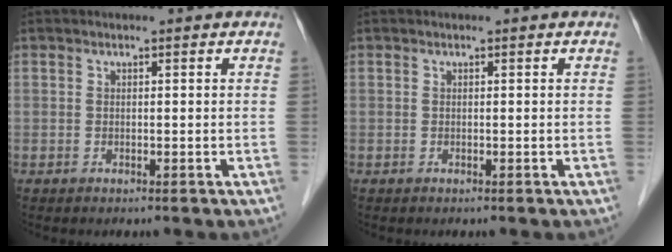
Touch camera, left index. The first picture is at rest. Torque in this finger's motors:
{"motor_torque": [0.00, 0.01, 0.00, 0.00]}